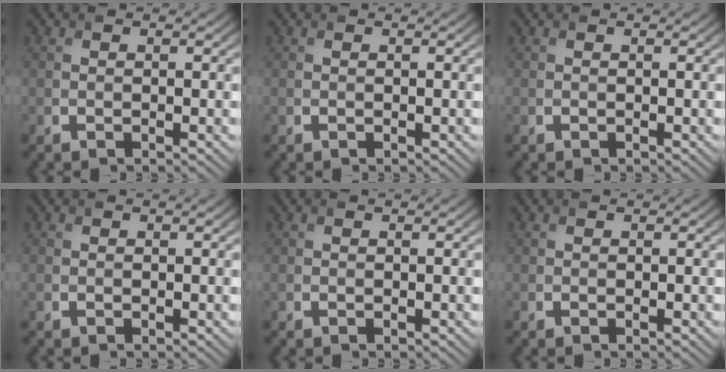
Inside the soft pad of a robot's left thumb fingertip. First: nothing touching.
{"total": 0.0}
{"total": 0.0}
{"total": 0.0}
{"total": 0.0}
{"total": 0.0}